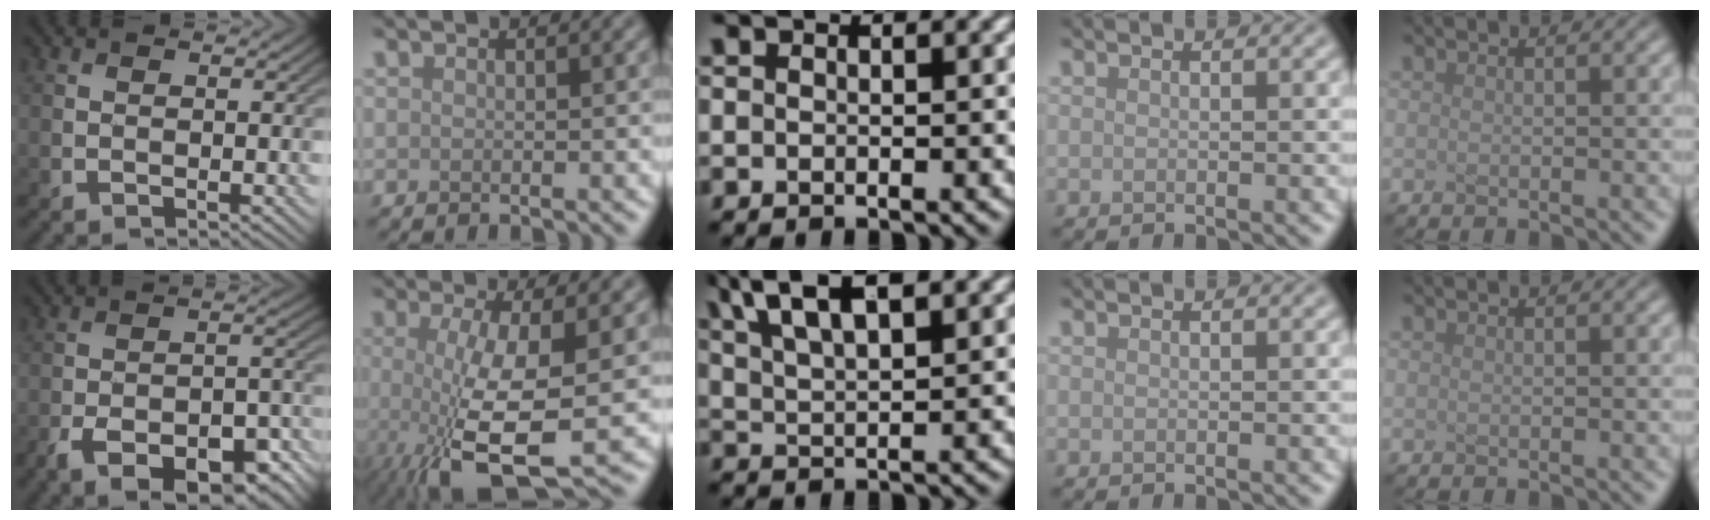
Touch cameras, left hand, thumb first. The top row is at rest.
{"thumb": {"total": 12.7, "force": [-8.1, 5.3, 8.2], "torque": [-0.129, -0.011, -0.123]}, "index": {"total": 8.7, "force": [-1.6, 2.6, 8.1], "torque": [-0.154, -0.020, -0.027]}, "middle": {"total": 7.2, "force": [4.7, 2.5, 5.0], "torque": [-0.093, 0.025, 0.073]}}